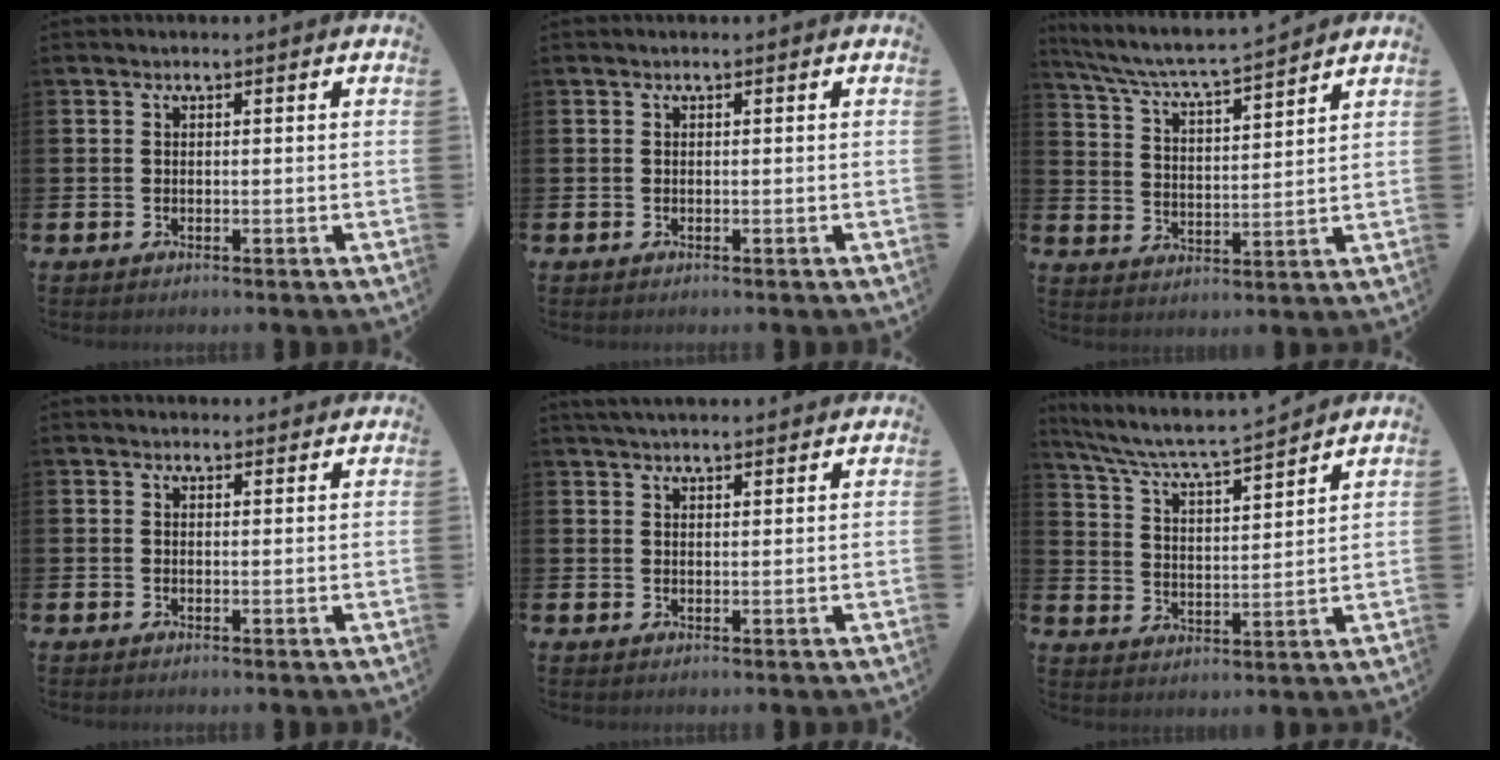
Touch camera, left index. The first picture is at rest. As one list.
[{"total": 0.0}, {"total": 5.8, "force": [5.5, -0.1, 1.7], "torque": [-0.057, -0.044, 0.090]}, {"total": 1.1, "force": [1.1, 0.3, 0.0], "torque": [0.005, -0.002, 0.019]}, {"total": 2.9, "force": [2.8, 0.2, 0.6], "torque": [-0.018, -0.007, 0.052]}, {"total": 6.3, "force": [6.0, 0.0, 2.0], "torque": [-0.064, -0.051, 0.099]}]